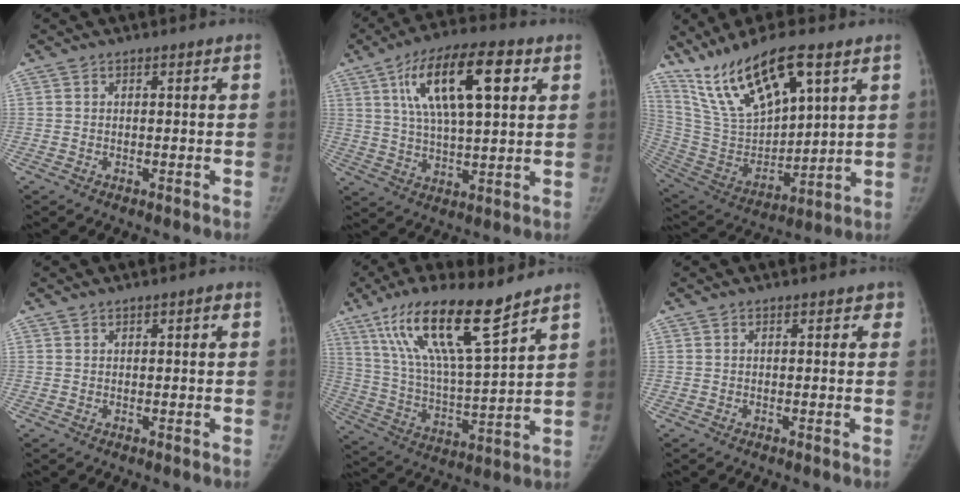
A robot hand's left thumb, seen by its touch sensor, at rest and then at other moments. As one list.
[{"total": 17.4, "force": [6.5, 6.5, 14.7], "torque": [-0.238, -0.003, 0.109]}, {"total": 19.2, "force": [11.9, 6.7, 13.5], "torque": [-0.231, -0.045, 0.242]}, {"total": 1.2, "force": [0.5, 0.6, 1.0], "torque": [-0.009, 0.000, 0.008]}, {"total": 18.6, "force": [11.9, 3.3, 13.9], "torque": [-0.243, -0.052, 0.227]}, {"total": 1.4, "force": [0.7, 0.9, 0.8], "torque": [0.014, 0.003, 0.000]}]